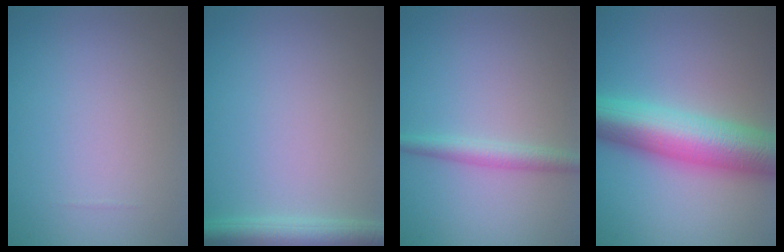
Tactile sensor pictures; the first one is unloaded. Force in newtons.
{"total": 3.0, "press": 3.0, "slide": 0.1}
{"total": 2.2, "press": 2.2, "slide": 0.0}
{"total": 9.9, "press": 9.9, "slide": 0.1}